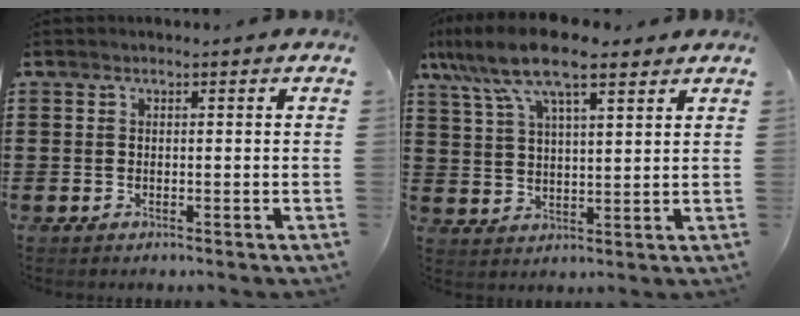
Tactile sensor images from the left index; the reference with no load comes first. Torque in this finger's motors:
{"motor_torque": [1.58, -0.56, 1.06, 0.21]}